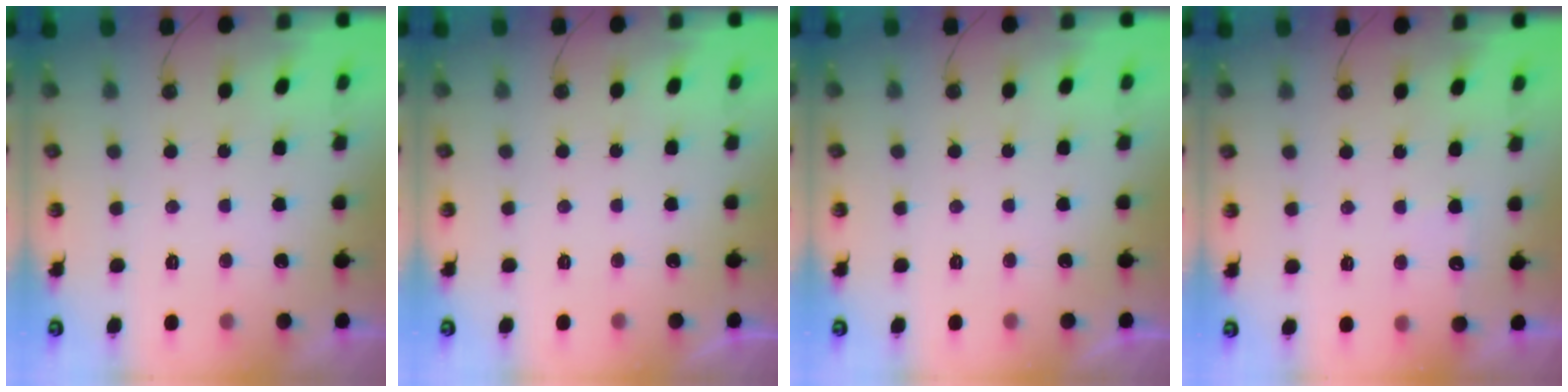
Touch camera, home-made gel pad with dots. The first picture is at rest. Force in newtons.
{"total": 0.0}
{"total": 0.0}
{"total": 4.9, "press": 4.9, "slide": 0.4}